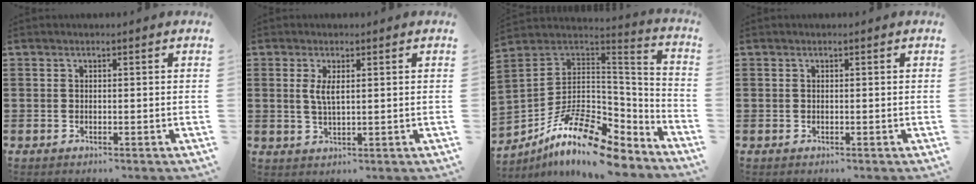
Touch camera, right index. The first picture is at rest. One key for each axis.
{"total": 2.9, "fx": 0.8, "fy": 0.8, "fz": 2.7, "tx": -0.055, "ty": 0.004, "tz": 0.012}
{"total": 14.6, "fx": -9.5, "fy": 5.2, "fz": 9.9, "tx": -0.180, "ty": 0.021, "tz": -0.168}
{"total": 0.0}